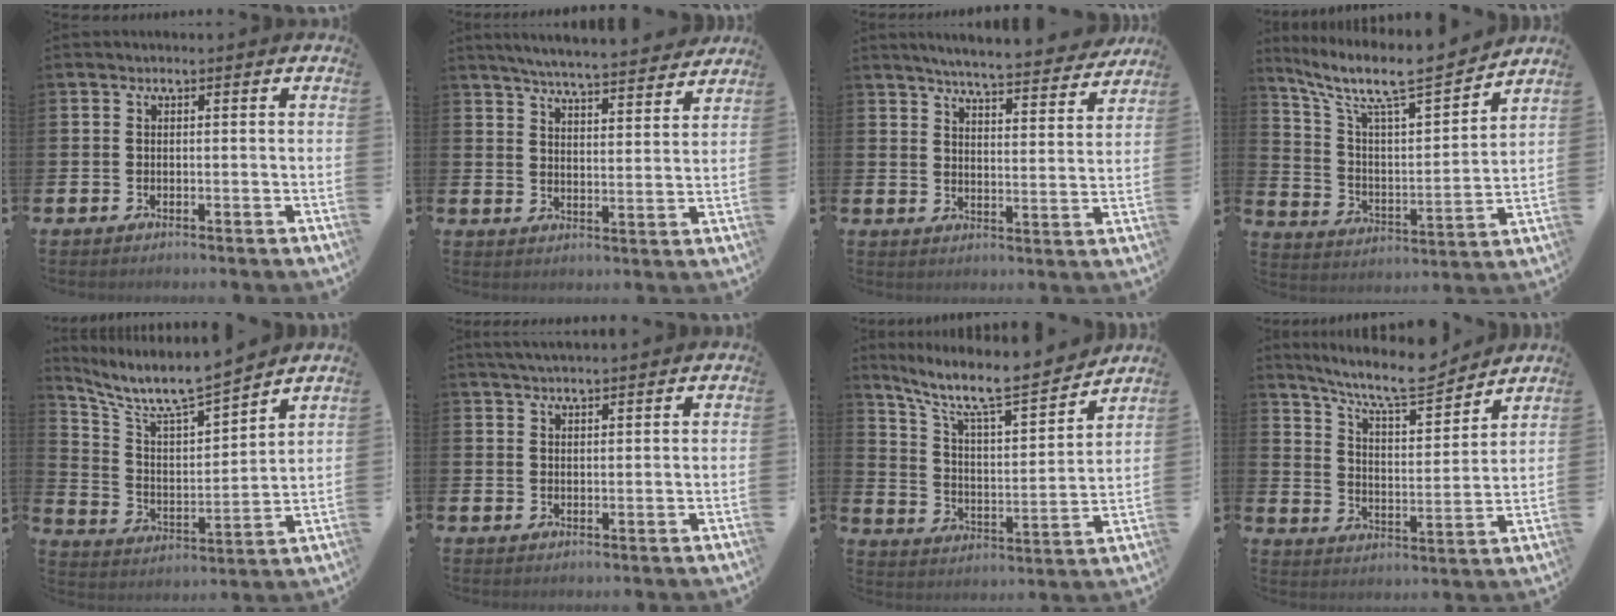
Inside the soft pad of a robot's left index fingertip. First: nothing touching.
{"total": 6.0, "force": [5.9, 0.0, 1.3], "torque": [-0.045, -0.042, 0.103]}
{"total": 6.0, "force": [5.8, 0.0, 1.5], "torque": [-0.041, -0.042, 0.098]}
{"total": 9.8, "force": [8.4, 1.5, 4.9], "torque": [-0.130, -0.058, 0.137]}
{"total": 8.1, "force": [7.7, 0.5, 2.7], "torque": [-0.095, -0.064, 0.130]}
{"total": 2.9, "force": [2.8, 0.2, 0.8], "torque": [-0.022, -0.005, 0.052]}
{"total": 10.0, "force": [8.6, 1.4, 5.0], "torque": [-0.130, -0.060, 0.142]}
{"total": 9.5, "force": [8.6, 1.6, 3.7], "torque": [-0.093, -0.055, 0.148]}